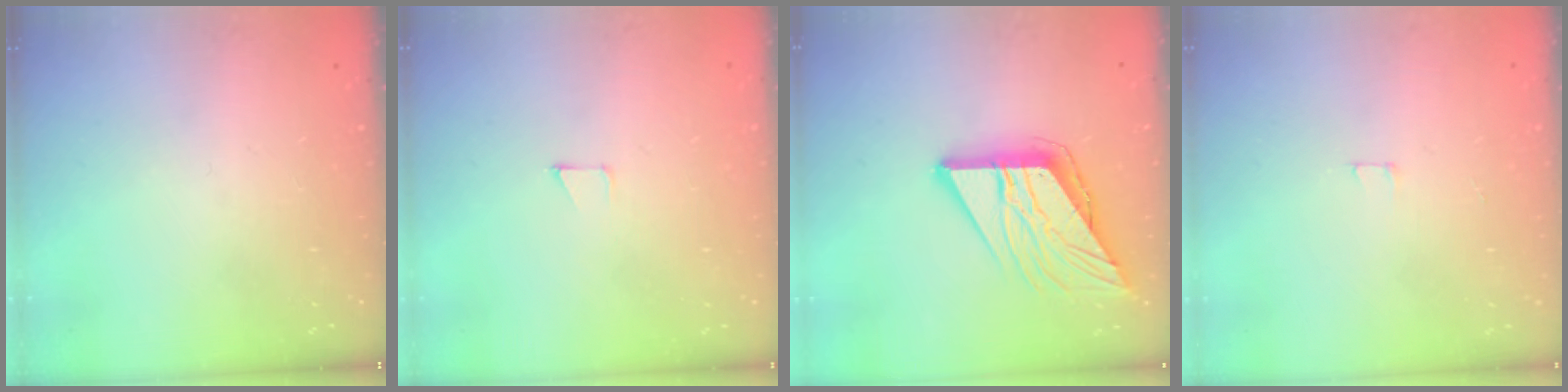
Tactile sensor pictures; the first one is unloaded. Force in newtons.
{"total": 2.6, "press": 2.6, "slide": 0.2}
{"total": 12.8, "press": 12.7, "slide": 1.5}
{"total": 1.8, "press": 1.8, "slide": 0.1}